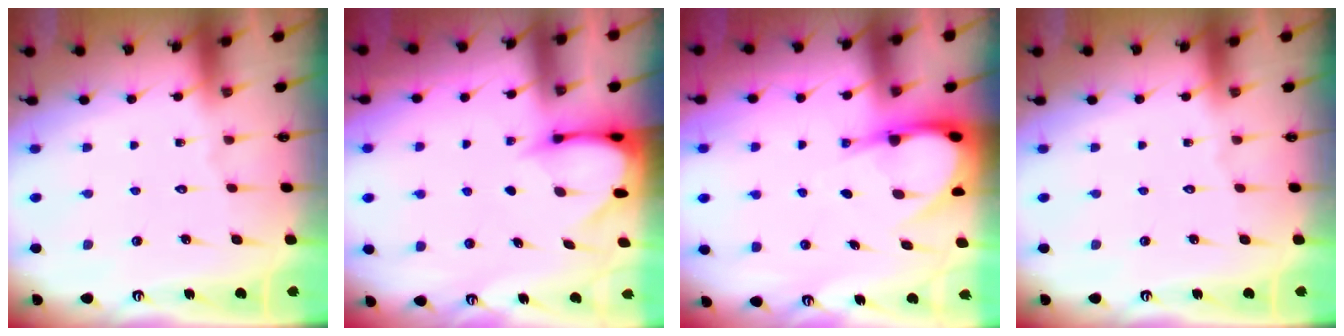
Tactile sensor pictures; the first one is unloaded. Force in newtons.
{"total": 3.3, "press": 3.3, "slide": 0.2}
{"total": 6.7, "press": 6.7, "slide": 0.9}
{"total": 0.0}